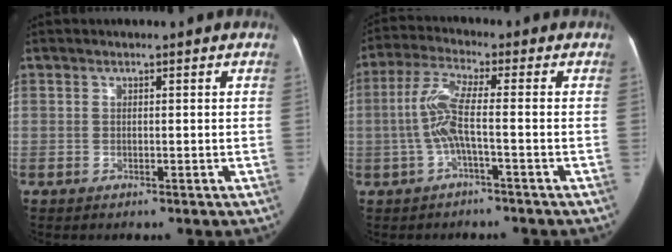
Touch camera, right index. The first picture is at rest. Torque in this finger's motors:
{"motor_torque": [1.20, -0.28, 0.59, 0.20]}